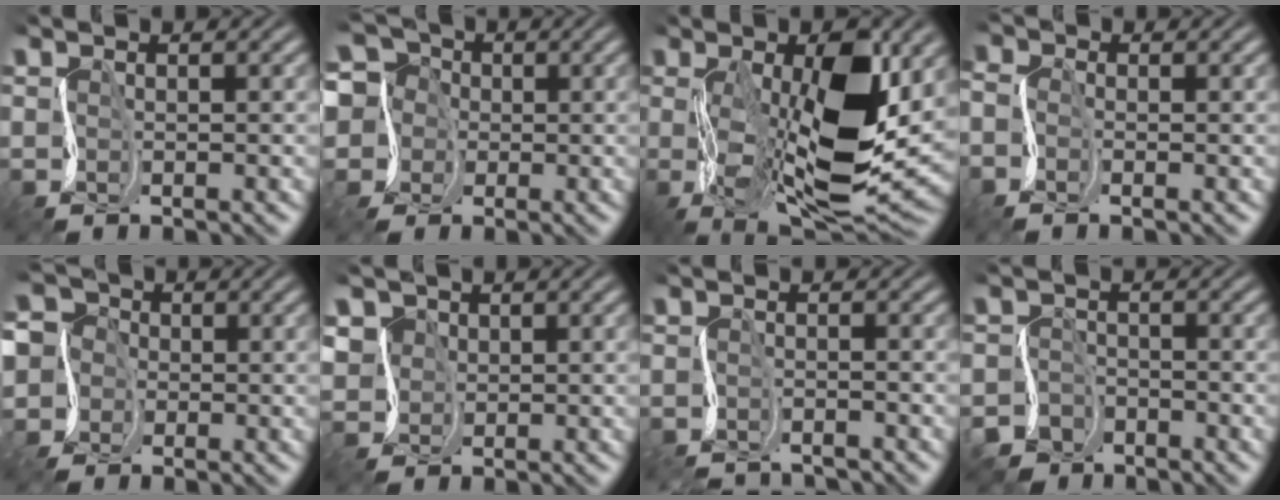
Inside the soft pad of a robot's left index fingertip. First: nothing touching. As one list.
[{"total": 8.2, "force": [0.2, 7.8, 2.6], "torque": [-0.083, 0.033, -0.050]}, {"total": 14.0, "force": [0.3, 5.6, 12.8], "torque": [-0.211, -0.012, 0.005]}, {"total": 2.1, "force": [-1.1, 1.4, 1.1], "torque": [-0.026, 0.006, -0.039]}, {"total": 5.3, "force": [-1.1, 5.1, 1.0], "torque": [-0.024, 0.021, -0.062]}, {"total": 1.8, "force": [0.6, 1.7, -0.3], "torque": [-0.006, 0.004, 0.005]}, {"total": 3.2, "force": [-3.2, 0.0, 0.0], "torque": [-0.005, -0.006, -0.063]}, {"total": 4.0, "force": [-3.4, 2.2, 0.4], "torque": [-0.005, -0.002, -0.071]}]